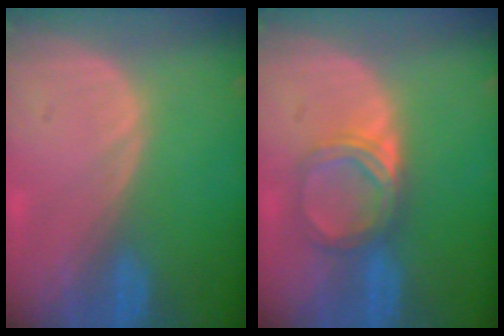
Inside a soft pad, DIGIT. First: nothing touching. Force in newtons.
{"total": 5.2, "press": 4.7, "slide": 2.3}